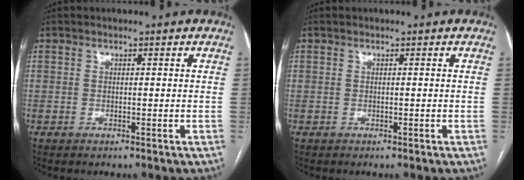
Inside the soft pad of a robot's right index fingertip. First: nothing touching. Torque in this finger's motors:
{"motor_torque": [0.00, 0.00, 0.01, 0.00]}